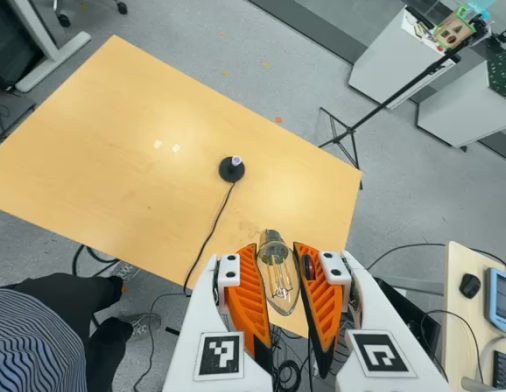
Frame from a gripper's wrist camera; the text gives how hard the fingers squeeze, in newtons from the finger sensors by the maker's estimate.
{"total": 22.8, "left": 24.9, "right": 20.7}